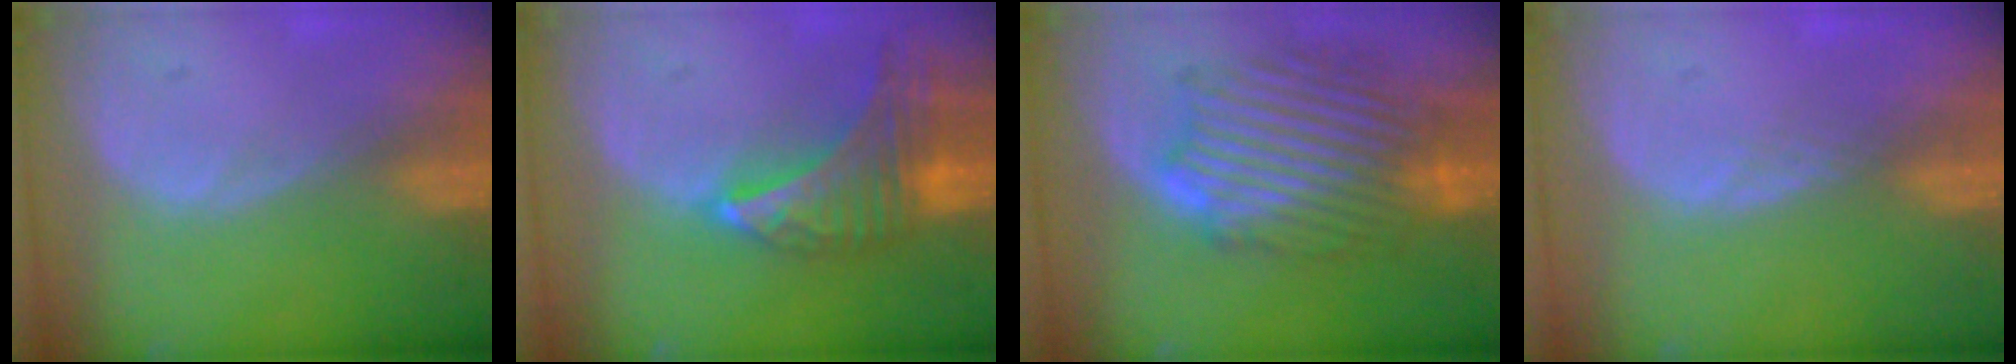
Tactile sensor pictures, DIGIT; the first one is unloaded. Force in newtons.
{"total": 9.1, "press": 8.1, "slide": 4.2}
{"total": 10.0, "press": 10.0, "slide": 0.5}
{"total": 1.0, "press": 0.8, "slide": 0.5}